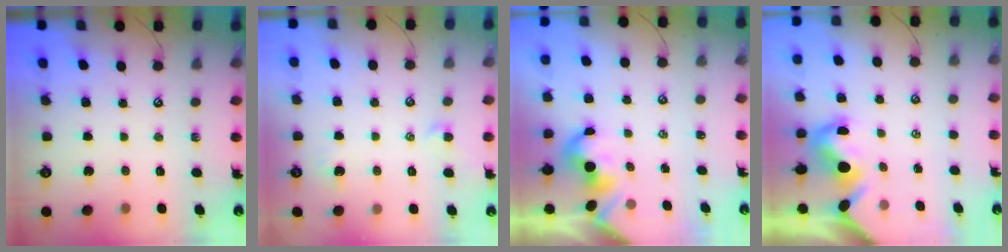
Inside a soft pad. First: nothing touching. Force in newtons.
{"total": 1.4, "press": 1.3, "slide": 0.6}
{"total": 2.0, "press": 2.0, "slide": 0.3}
{"total": 2.6, "press": 2.4, "slide": 1.0}